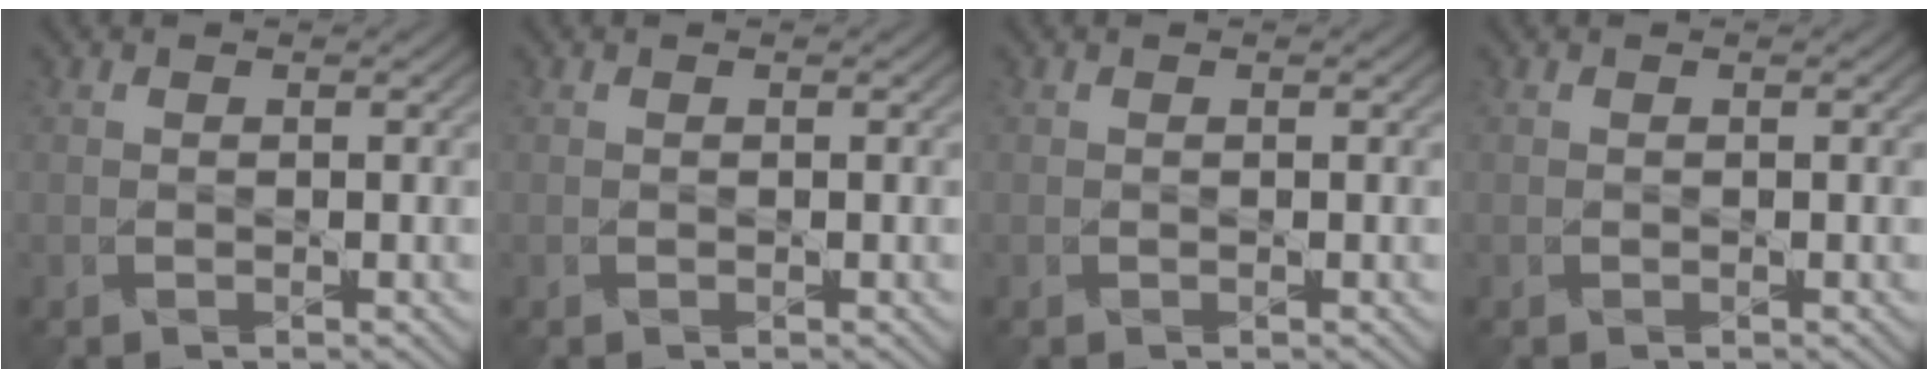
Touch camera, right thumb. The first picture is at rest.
{"total": 0.0}
{"total": 0.0}
{"total": 0.0}